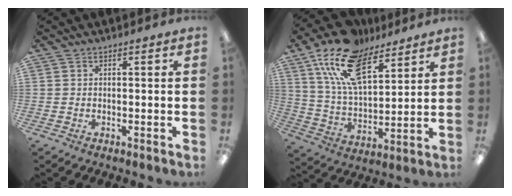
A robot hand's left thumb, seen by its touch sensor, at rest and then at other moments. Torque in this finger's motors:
{"motor_torque": [0.36, 0.36, 1.38, -1.40, 0.37]}